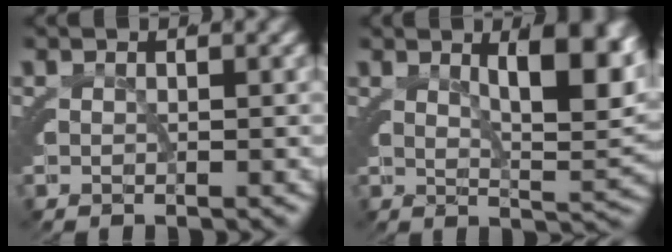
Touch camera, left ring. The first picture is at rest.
{"total": 6.0, "force": [2.4, 1.0, 5.4], "torque": [-0.056, 0.009, 0.037]}